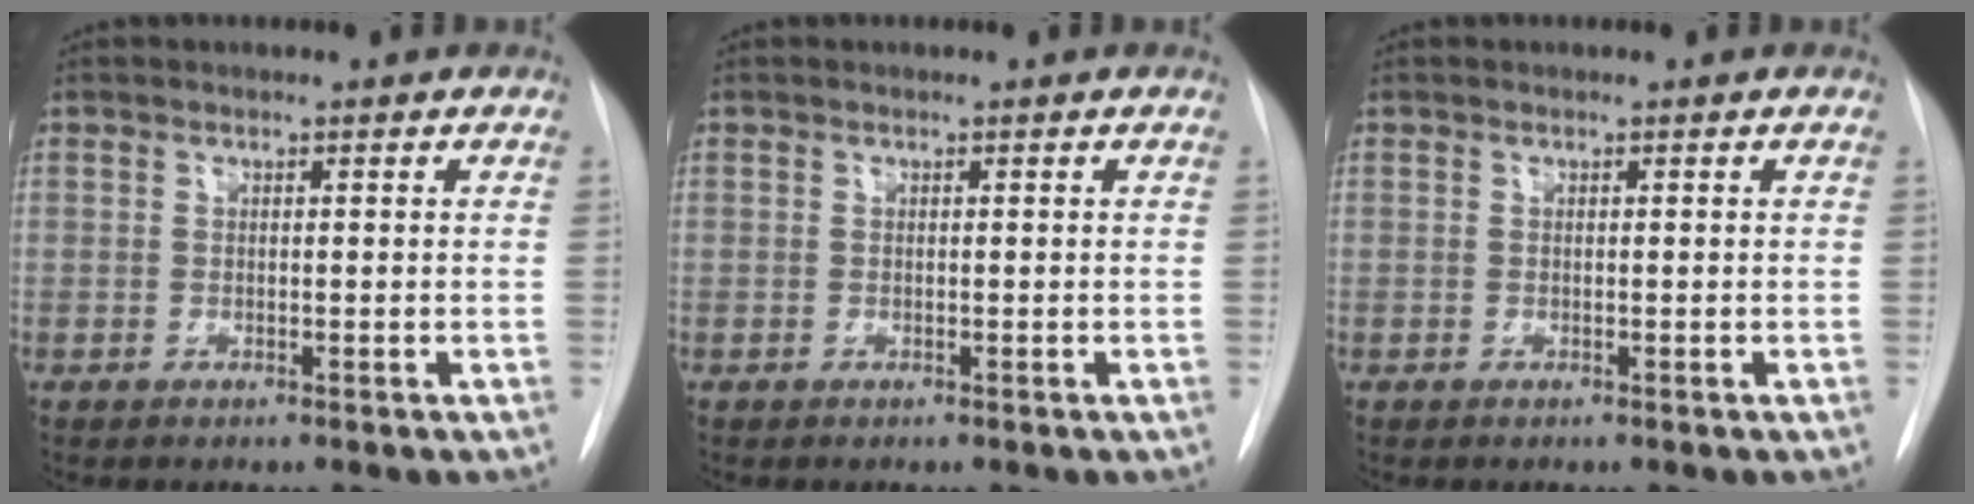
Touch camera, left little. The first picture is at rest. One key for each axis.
{"total": 0.0}
{"total": 0.0}